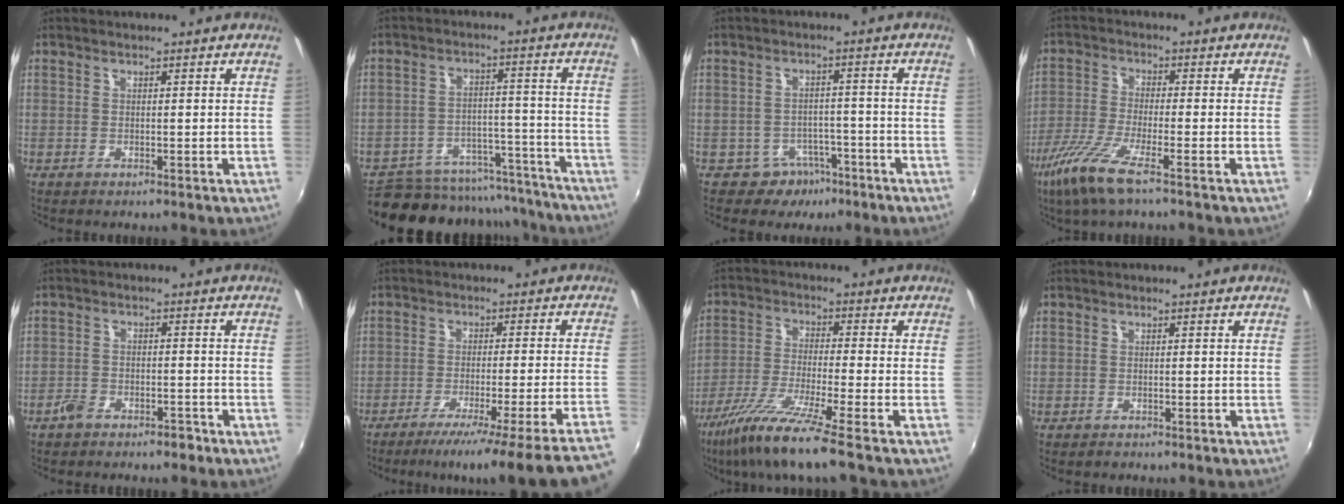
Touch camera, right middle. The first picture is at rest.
{"total": 19.1, "force": [-17.0, 7.4, 4.8], "torque": [-0.102, 0.035, -0.216]}
{"total": 5.3, "force": [-3.6, 3.9, 0.6], "torque": [-0.013, 0.021, -0.045]}
{"total": 8.8, "force": [-5.6, 0.7, 6.7], "torque": [-0.159, -0.019, -0.114]}
{"total": 4.3, "force": [-3.5, 2.0, 1.6], "torque": [-0.045, 0.007, -0.057]}
{"total": 17.9, "force": [-14.9, -3.4, 9.3], "torque": [-0.118, -0.068, -0.213]}
{"total": 12.0, "force": [-8.7, -0.5, 8.2], "torque": [-0.173, -0.033, -0.161]}
{"total": 0.8, "force": [-0.6, 0.6, -0.1], "torque": [0.000, 0.001, -0.012]}